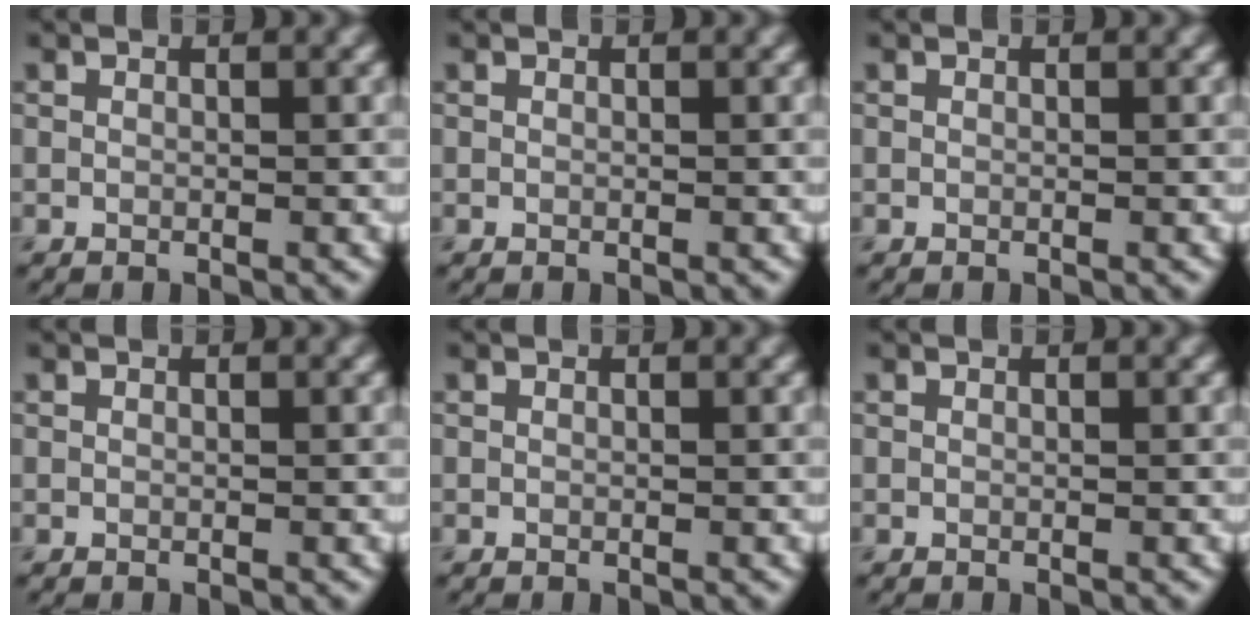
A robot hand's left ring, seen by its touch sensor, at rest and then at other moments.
{"total": 0.0}
{"total": 0.0}
{"total": 0.0}
{"total": 0.0}
{"total": 0.0}